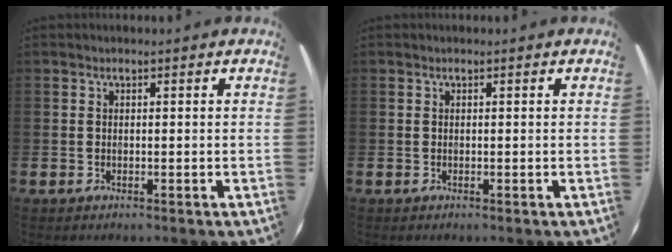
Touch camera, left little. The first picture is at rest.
{"total": 0.0}